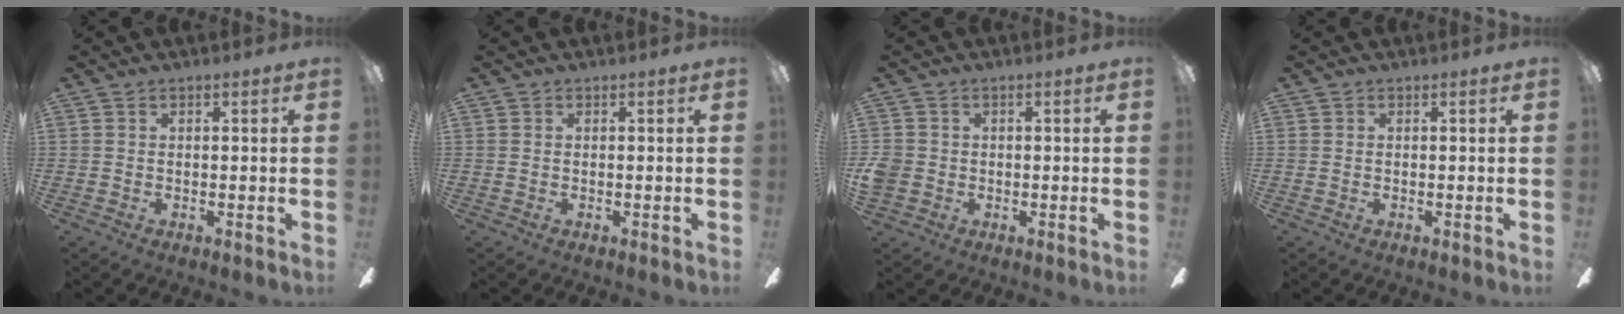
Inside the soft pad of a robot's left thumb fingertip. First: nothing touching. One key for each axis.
{"total": 0.0}
{"total": 3.5, "fx": -0.5, "fy": 3.3, "fz": 1.1, "tx": -0.019, "ty": 0.005, "tz": -0.009}
{"total": 0.0}